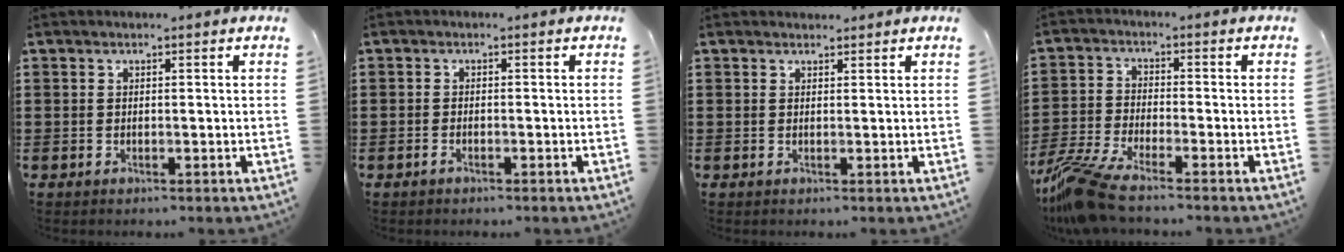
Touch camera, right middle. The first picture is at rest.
{"total": 0.8, "force": [-0.6, 0.1, 0.5], "torque": [-0.012, -0.004, -0.010]}
{"total": 1.1, "force": [1.0, 0.3, -0.1], "torque": [0.007, -0.001, 0.018]}
{"total": 8.4, "force": [-6.9, 1.5, 4.6], "torque": [-0.118, -0.009, -0.139]}